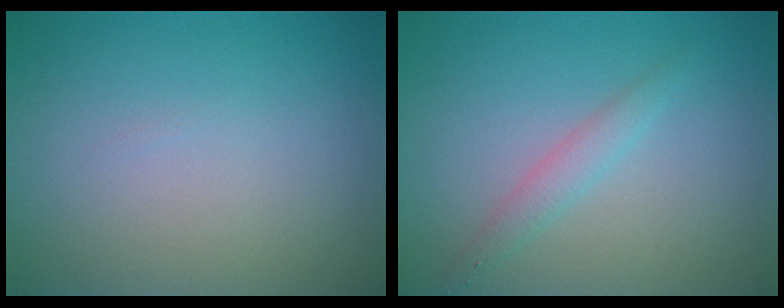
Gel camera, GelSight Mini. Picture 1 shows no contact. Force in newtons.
{"total": 1.6, "press": 1.6, "slide": 0.1}